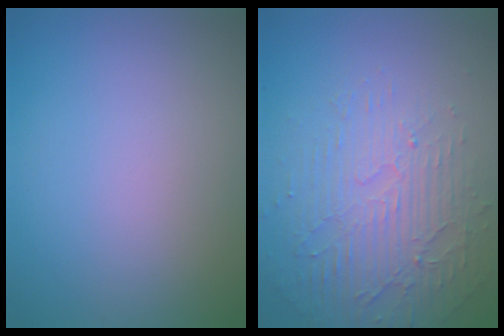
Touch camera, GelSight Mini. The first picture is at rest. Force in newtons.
{"total": 5.3, "press": 3.4, "slide": 4.0}